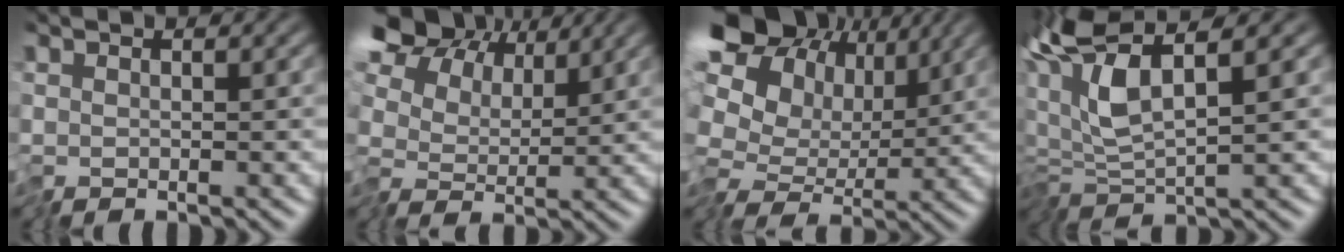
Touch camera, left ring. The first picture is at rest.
{"total": 11.0, "force": [4.7, 7.8, 6.1], "torque": [-0.146, 0.038, 0.065]}
{"total": 13.0, "force": [1.9, 10.4, 7.6], "torque": [-0.143, 0.018, 0.023]}
{"total": 7.0, "force": [1.3, 1.9, 6.6], "torque": [-0.142, 0.014, 0.017]}